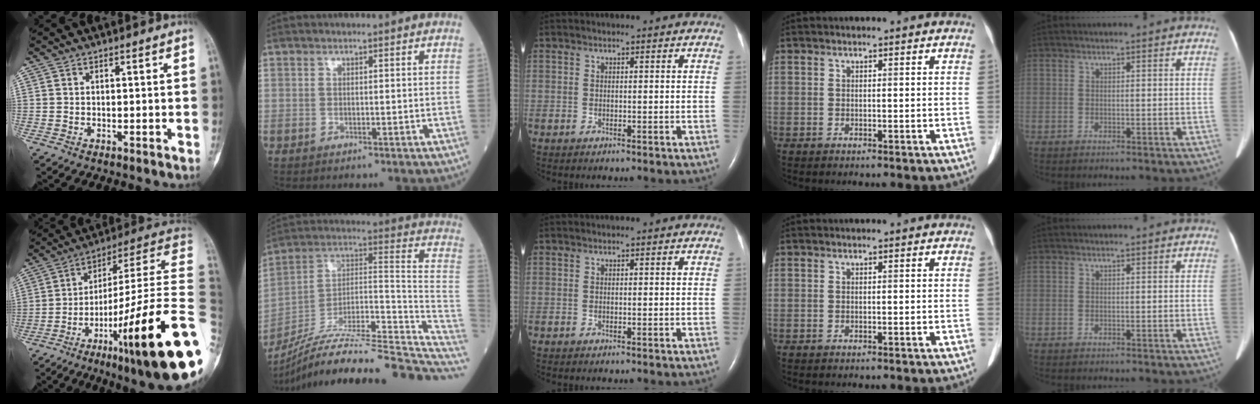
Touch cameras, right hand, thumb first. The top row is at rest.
{"thumb": {"total": 30.0, "force": [-9.7, 3.8, 28.1], "torque": [-0.348, 0.059, -0.150]}, "index": {"total": 26.3, "force": [-22.1, 2.5, 14.0], "torque": [-0.151, 0.029, -0.342]}}